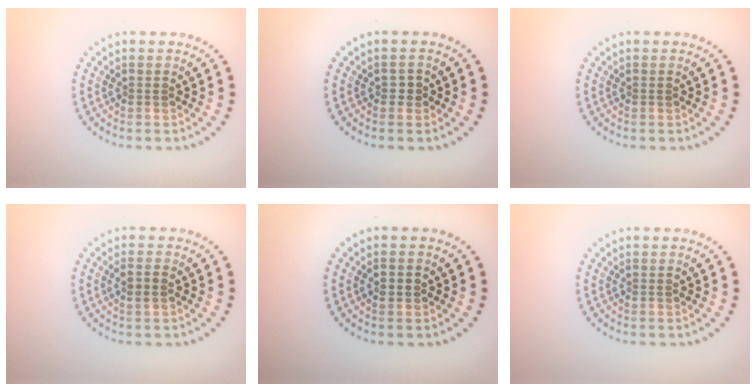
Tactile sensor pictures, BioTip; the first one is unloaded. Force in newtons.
{"total": 0.7, "press": 0.7, "slide": 0.1}
{"total": 0.0}
{"total": 1.4, "press": 1.3, "slide": 0.5}
{"total": 1.0, "press": 1.0, "slide": 0.1}
{"total": 0.0}